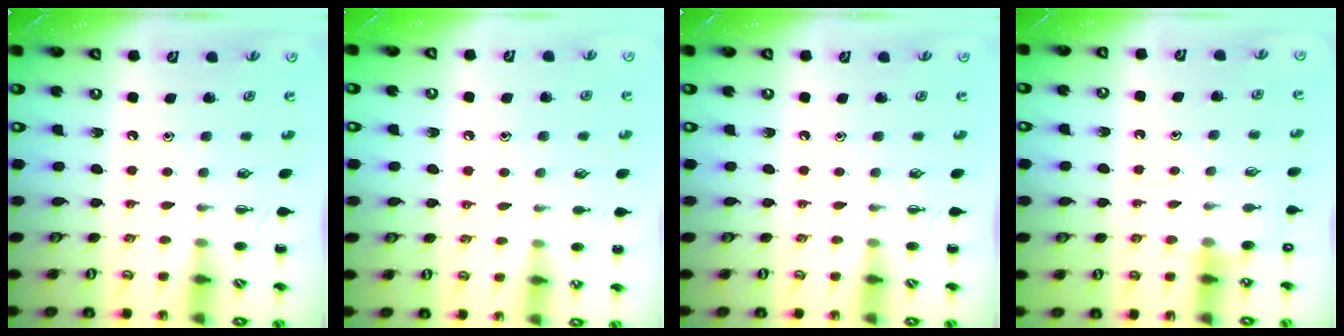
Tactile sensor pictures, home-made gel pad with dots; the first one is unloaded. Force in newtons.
{"total": 5.6, "press": 5.3, "slide": 1.6}
{"total": 0.0}
{"total": 5.2, "press": 5.0, "slide": 1.3}